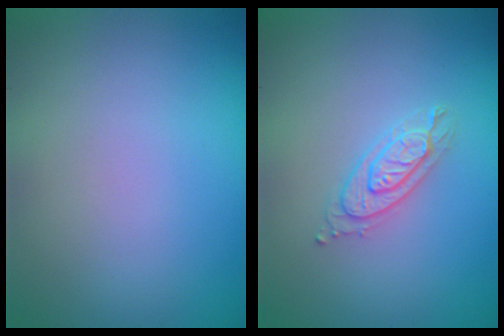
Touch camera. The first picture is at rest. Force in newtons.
{"total": 2.1, "press": 2.1, "slide": 0.2}